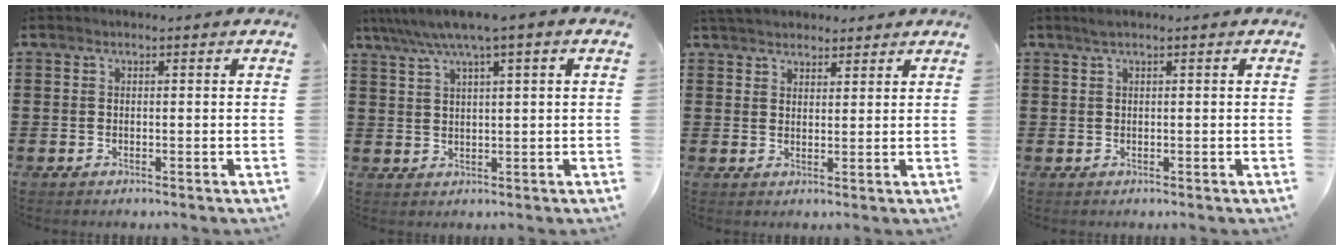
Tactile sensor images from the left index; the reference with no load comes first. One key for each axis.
{"total": 4.6, "fx": 2.7, "fy": -0.1, "fz": 3.8, "tx": -0.080, "ty": -0.003, "tz": 0.044}
{"total": 3.5, "fx": 3.3, "fy": 0.9, "fz": 0.5, "tx": -0.019, "ty": -0.001, "tz": 0.064}
{"total": 1.1, "fx": 0.6, "fy": 0.0, "fz": 1.0, "tx": -0.019, "ty": 0.001, "tz": 0.011}